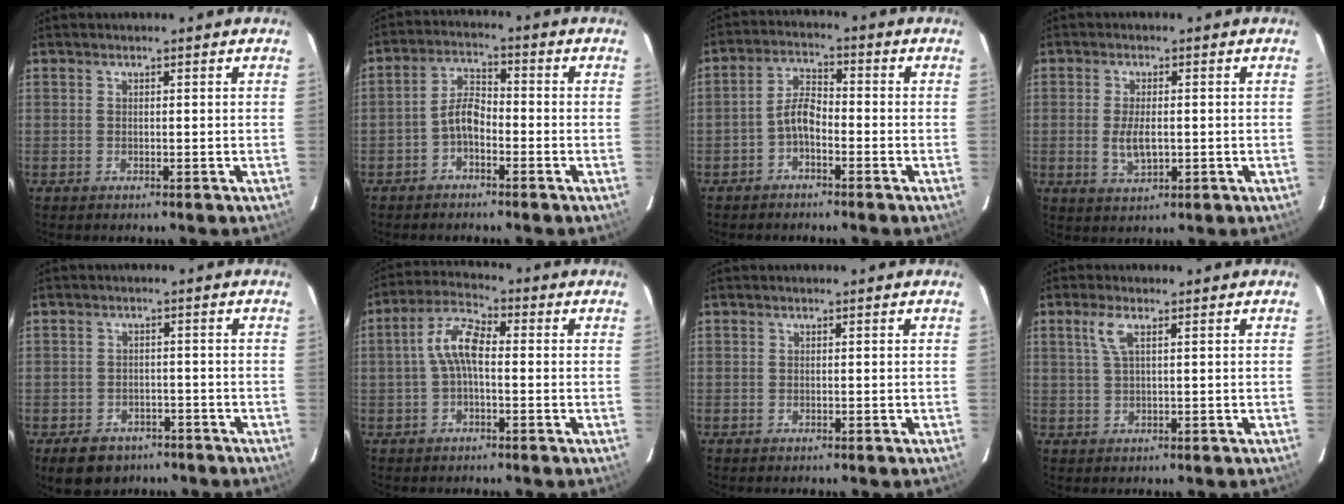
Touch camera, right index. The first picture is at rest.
{"total": 4.4, "force": [-2.3, 2.1, 3.1], "torque": [-0.065, 0.017, -0.046]}
{"total": 4.2, "force": [-2.3, 1.8, 3.0], "torque": [-0.065, 0.016, -0.046]}
{"total": 4.9, "force": [-0.6, 2.2, 4.4], "torque": [-0.088, -0.008, -0.007]}
{"total": 7.4, "force": [-4.7, 5.3, 2.3], "torque": [-0.054, 0.013, -0.059]}
{"total": 6.7, "force": [-0.3, 2.9, 6.0], "torque": [-0.128, 0.023, -0.008]}
{"total": 0.0}
{"total": 3.3, "force": [1.4, 0.7, 2.9], "torque": [-0.062, 0.005, 0.031]}